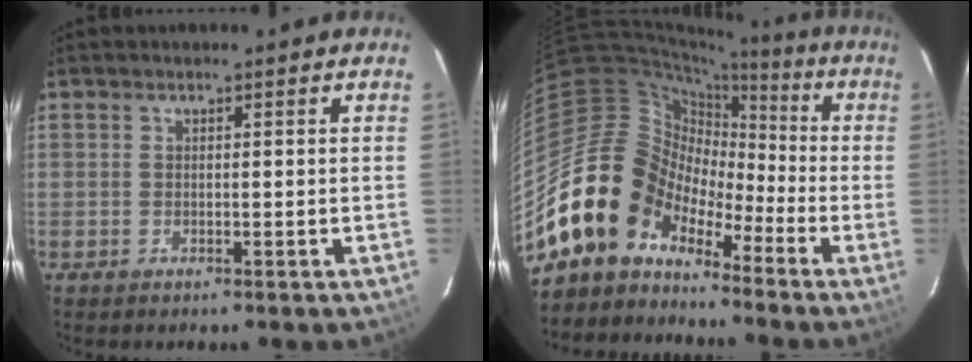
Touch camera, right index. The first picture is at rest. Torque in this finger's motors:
{"motor_torque": [0.40, -0.61, 0.17, -0.08]}